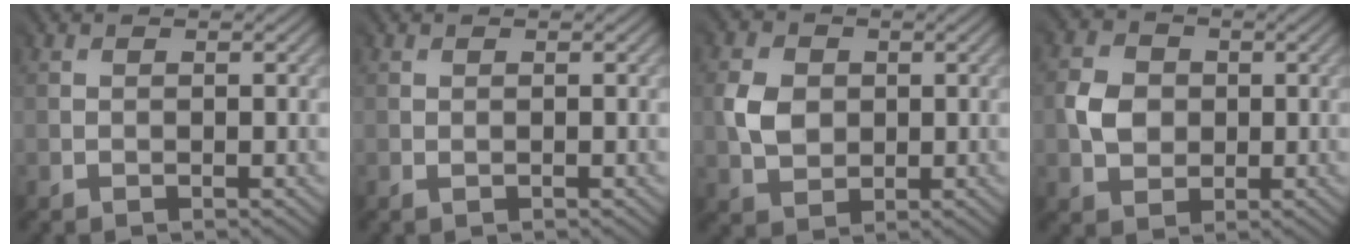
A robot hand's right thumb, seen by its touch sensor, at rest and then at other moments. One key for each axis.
{"total": 0.0}
{"total": 3.6, "fx": 0.5, "fy": 3.3, "fz": 1.4, "tx": -0.038, "ty": 0.000, "tz": 0.010}
{"total": 3.5, "fx": 0.1, "fy": 3.3, "fz": 1.0, "tx": -0.027, "ty": 0.002, "tz": 0.000}